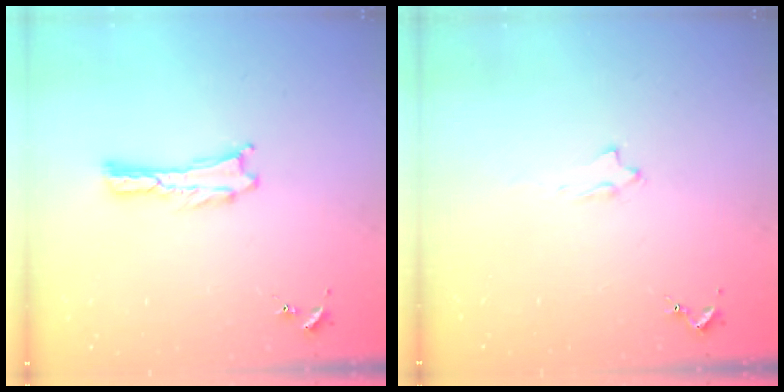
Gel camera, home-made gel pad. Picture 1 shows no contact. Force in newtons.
{"total": 2.0, "press": 2.0, "slide": 0.4}